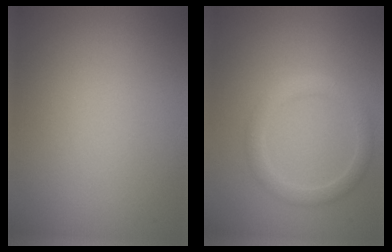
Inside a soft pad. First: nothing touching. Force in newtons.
{"total": 2.3, "press": 2.3, "slide": 0.1}